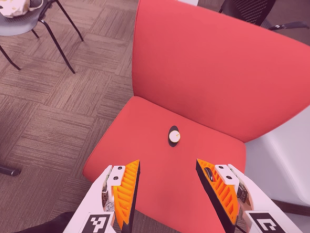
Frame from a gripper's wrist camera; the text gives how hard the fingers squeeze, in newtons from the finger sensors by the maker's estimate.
{"total": 0.0}